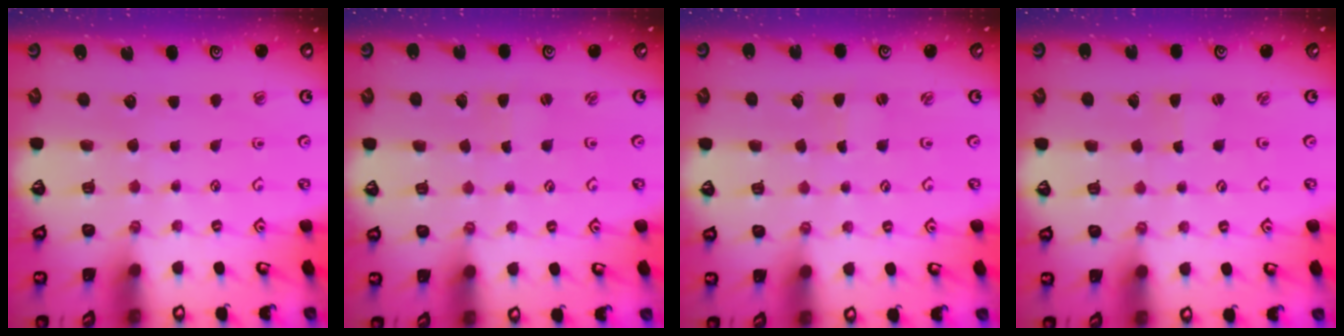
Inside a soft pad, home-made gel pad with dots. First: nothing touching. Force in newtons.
{"total": 0.8, "press": 0.8, "slide": 0.1}
{"total": 0.0}
{"total": 0.5, "press": 0.5, "slide": 0.0}